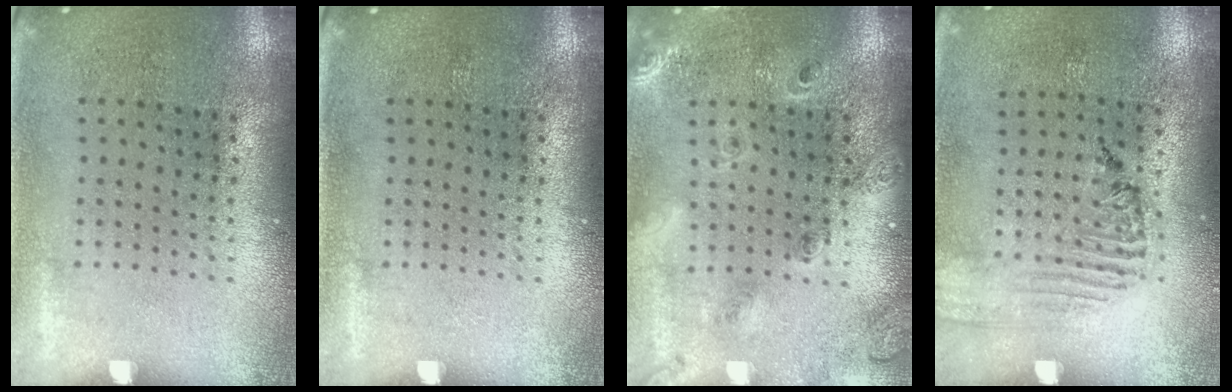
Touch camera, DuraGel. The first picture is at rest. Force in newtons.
{"total": 0.0}
{"total": 1.7, "press": 1.6, "slide": 0.8}
{"total": 1.5, "press": 1.5, "slide": 0.3}